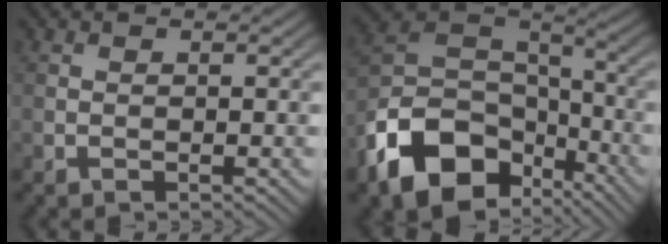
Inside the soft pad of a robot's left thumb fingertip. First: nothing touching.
{"total": 14.4, "force": [-7.5, 9.2, 8.2], "torque": [-0.185, -0.026, -0.142]}